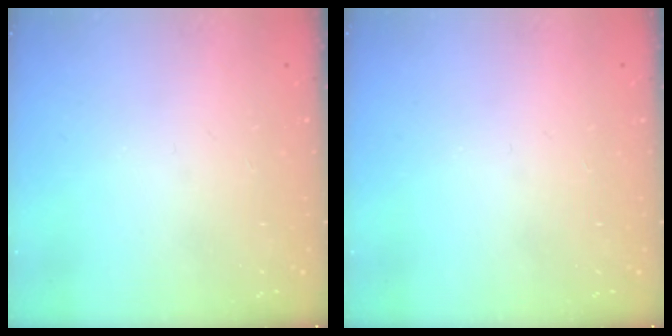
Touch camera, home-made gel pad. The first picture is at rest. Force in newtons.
{"total": 0.0}